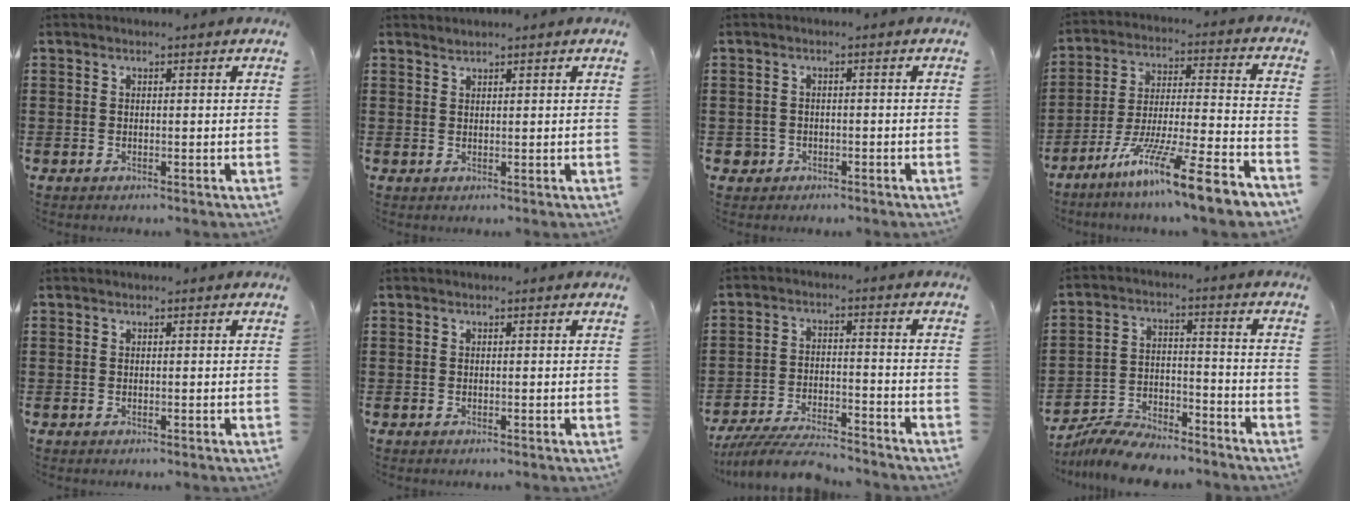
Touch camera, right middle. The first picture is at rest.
{"total": 0.8, "force": [0.8, 0.0, -0.1], "torque": [0.000, -0.001, 0.016]}
{"total": 1.6, "force": [-1.0, 1.2, 0.2], "torque": [-0.010, 0.000, -0.023]}
{"total": 12.8, "force": [-10.0, -0.3, 8.0], "torque": [-0.134, 0.010, -0.190]}
{"total": 0.0}
{"total": 0.0}
{"total": 7.1, "force": [-6.7, 0.7, 2.1], "torque": [-0.043, 0.005, -0.131]}
{"total": 7.6, "force": [-7.4, 1.2, 1.6], "torque": [-0.027, 0.019, -0.143]}